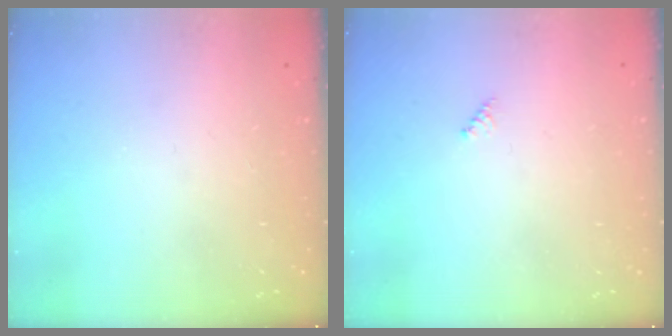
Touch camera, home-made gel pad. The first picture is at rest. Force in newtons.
{"total": 2.0, "press": 2.0, "slide": 0.2}